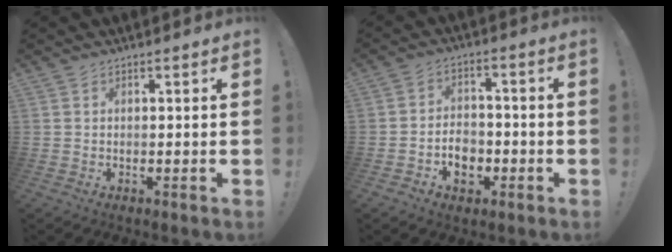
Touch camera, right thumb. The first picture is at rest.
{"total": 7.3, "force": [-2.9, 5.6, 3.8], "torque": [-0.059, 0.009, -0.050]}